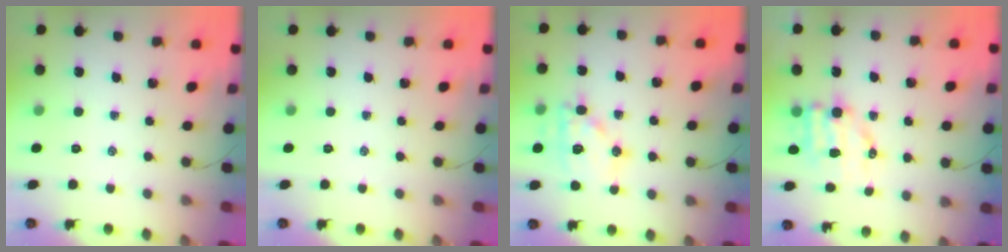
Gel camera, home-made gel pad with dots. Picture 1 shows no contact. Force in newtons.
{"total": 0.0}
{"total": 14.0, "press": 13.9, "slide": 1.7}
{"total": 8.5, "press": 8.4, "slide": 1.2}